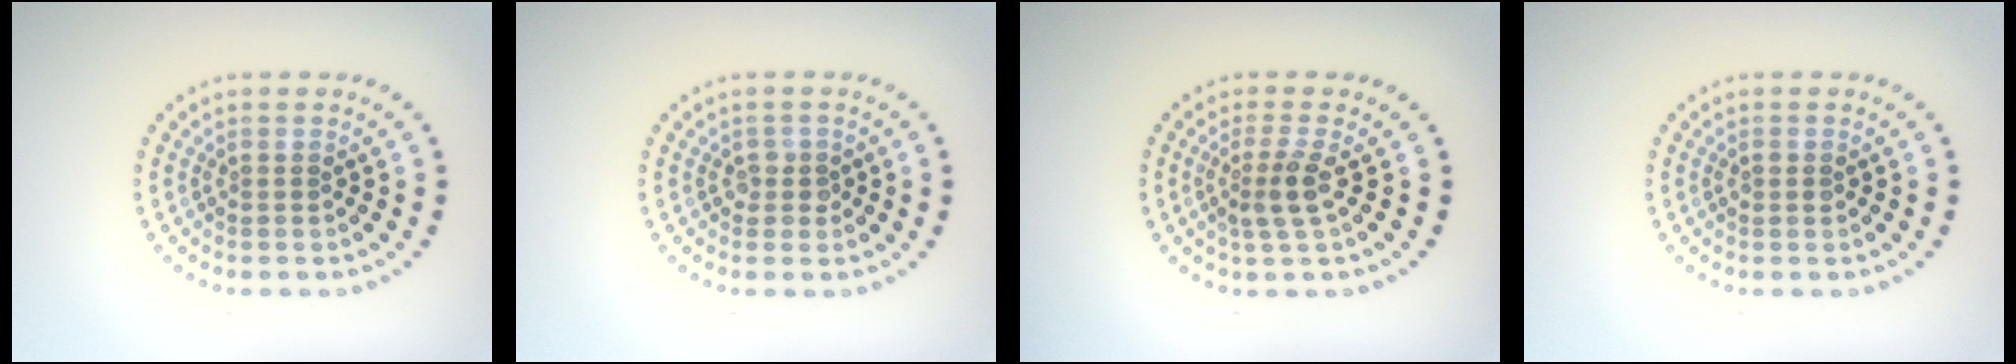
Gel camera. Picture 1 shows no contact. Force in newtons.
{"total": 1.4, "press": 1.2, "slide": 0.7}
{"total": 2.4, "press": 1.9, "slide": 1.5}
{"total": 1.0, "press": 1.0, "slide": 0.0}